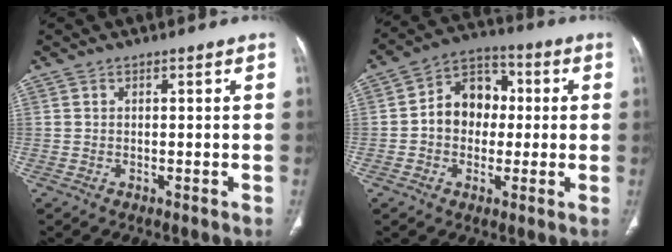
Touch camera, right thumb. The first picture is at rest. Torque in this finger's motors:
{"motor_torque": [0.76, 1.52, 0.94, -0.10, 0.03]}